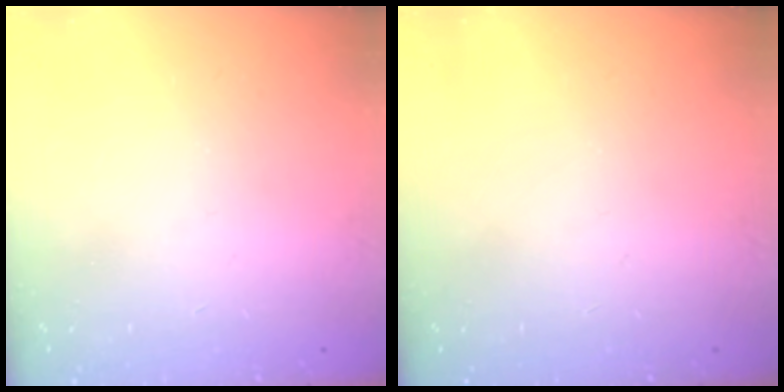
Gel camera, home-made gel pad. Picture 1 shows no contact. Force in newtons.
{"total": 0.0}